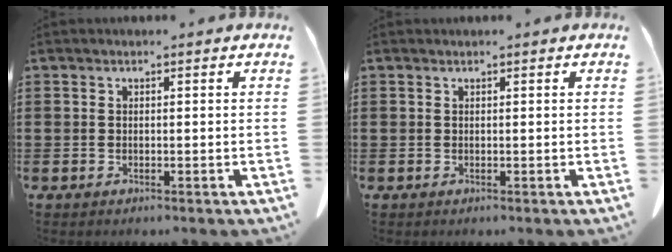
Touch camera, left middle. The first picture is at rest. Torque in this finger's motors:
{"motor_torque": [0.32, -0.01, -0.05, 0.00]}